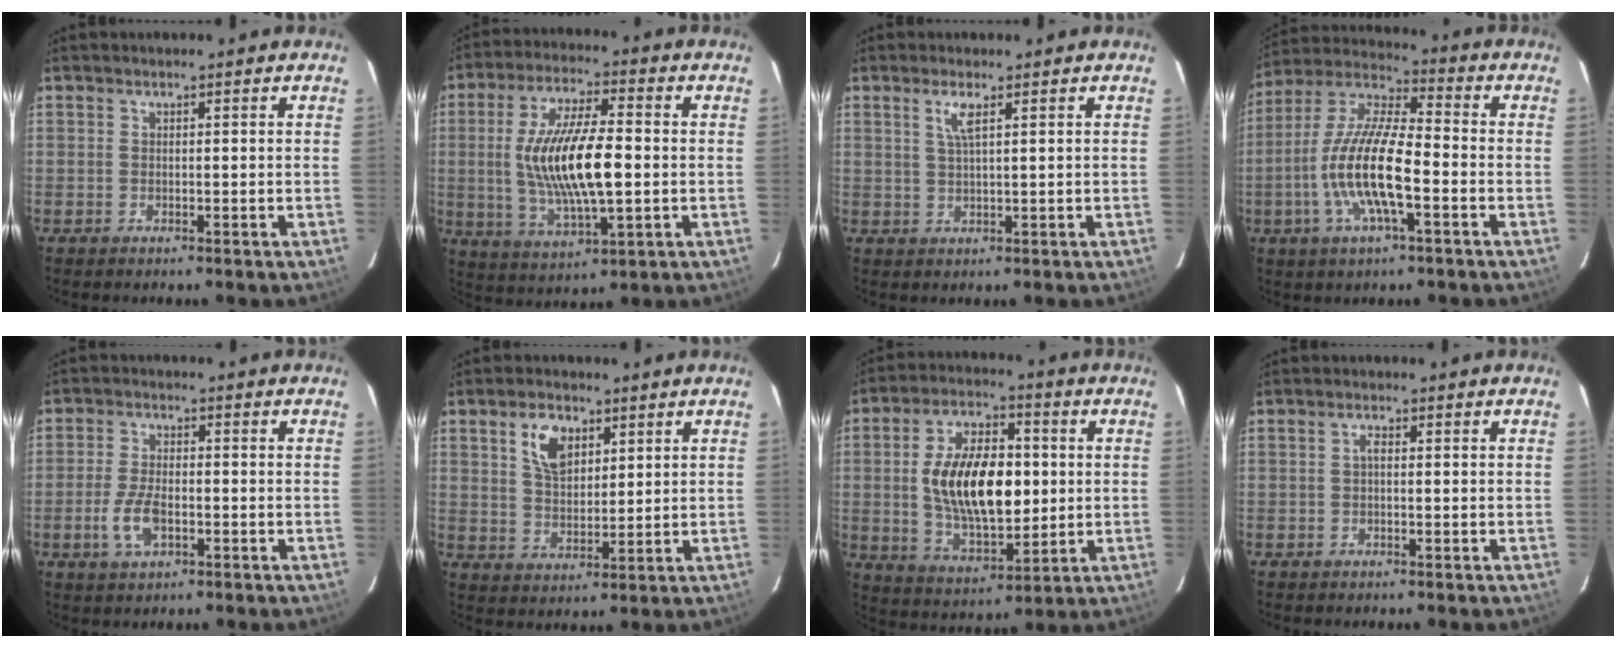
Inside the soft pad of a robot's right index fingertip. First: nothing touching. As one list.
[{"total": 16.4, "force": [-0.5, 5.2, 15.6], "torque": [-0.297, -0.002, -0.001]}, {"total": 2.9, "force": [1.4, 0.2, 2.5], "torque": [-0.051, 0.001, 0.027]}, {"total": 15.4, "force": [-4.4, 3.9, 14.2], "torque": [-0.285, -0.004, -0.090]}, {"total": 6.3, "force": [-2.2, 3.0, 5.1], "torque": [-0.115, -0.003, -0.041]}, {"total": 7.5, "force": [3.5, 4.3, 5.1], "torque": [-0.090, 0.009, 0.068]}, {"total": 17.5, "force": [0.9, 9.0, 14.9], "torque": [-0.268, 0.009, 0.028]}, {"total": 1.0, "force": [-0.1, 0.4, 0.9], "torque": [-0.018, 0.006, -0.004]}]